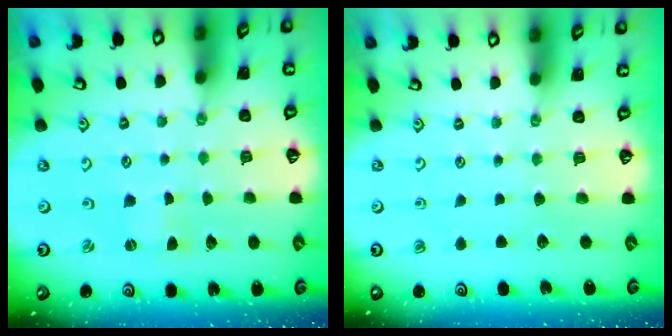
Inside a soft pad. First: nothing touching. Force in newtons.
{"total": 0.0}